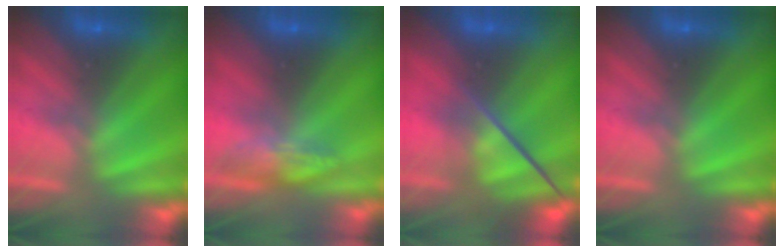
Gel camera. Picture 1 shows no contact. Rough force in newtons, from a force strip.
{"total": 2.4}
{"total": 3.8}
{"total": 0.0}